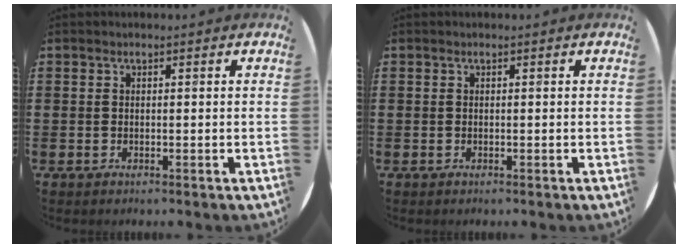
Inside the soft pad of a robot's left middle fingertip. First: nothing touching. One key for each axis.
{"total": 0.0}